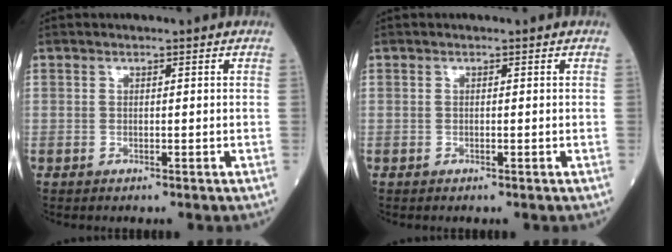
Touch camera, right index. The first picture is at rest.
{"total": 0.0}